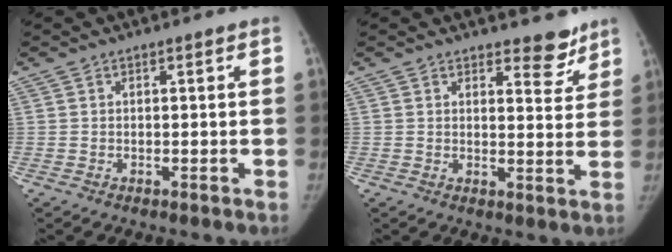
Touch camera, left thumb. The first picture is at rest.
{"total": 5.3, "force": [4.3, 2.4, 2.0], "torque": [0.006, -0.032, 0.055]}